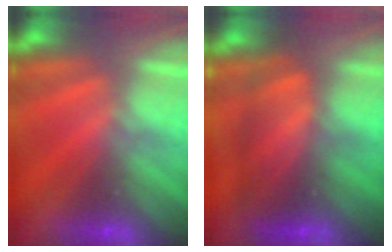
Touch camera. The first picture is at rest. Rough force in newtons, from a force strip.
{"total": 6.1}